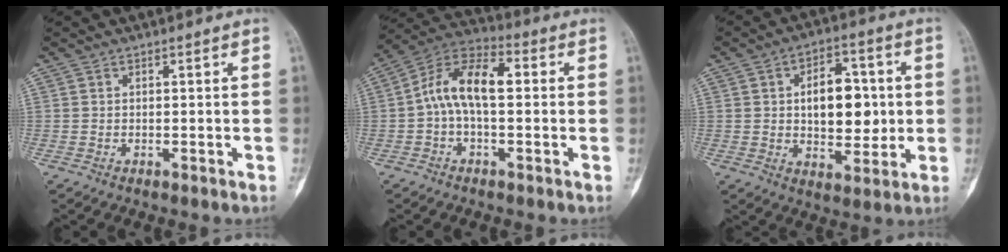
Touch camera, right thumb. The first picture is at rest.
{"total": 11.6, "force": [0.3, 5.9, 9.9], "torque": [-0.170, 0.041, -0.004]}
{"total": 12.7, "force": [1.1, 7.6, 10.1], "torque": [-0.106, 0.005, 0.022]}